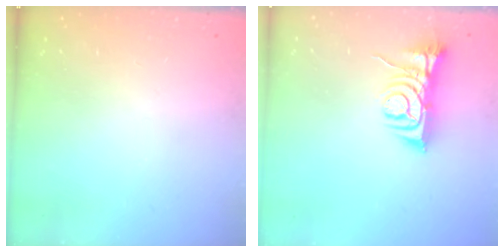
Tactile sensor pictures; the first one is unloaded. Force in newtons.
{"total": 8.0, "press": 8.0, "slide": 0.9}